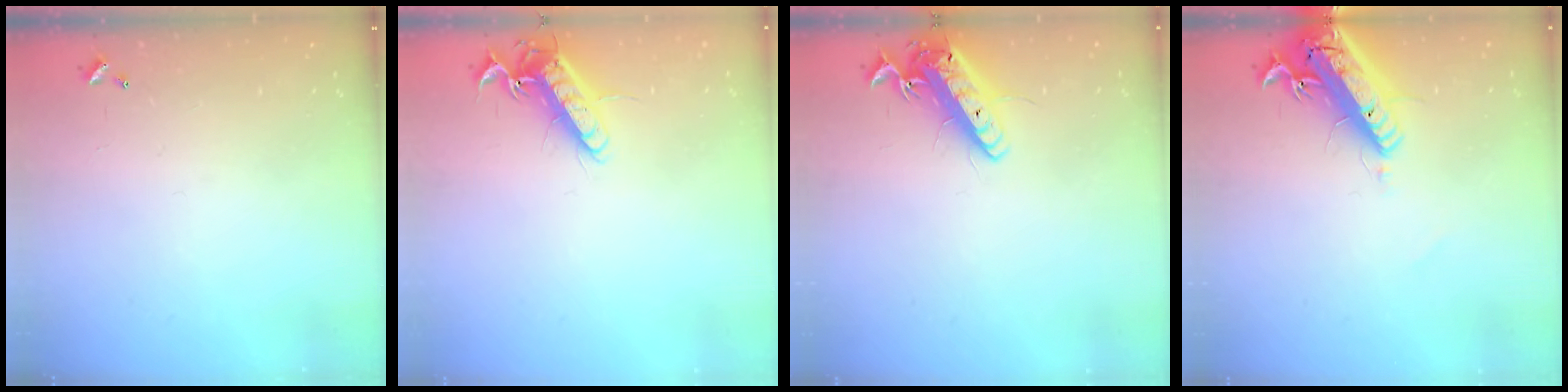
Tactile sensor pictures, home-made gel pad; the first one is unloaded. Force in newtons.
{"total": 13.3, "press": 13.2, "slide": 1.1}
{"total": 14.0, "press": 13.8, "slide": 2.7}
{"total": 20.7, "press": 20.3, "slide": 4.2}